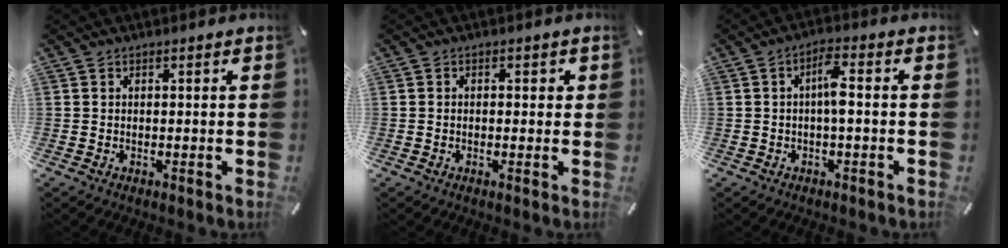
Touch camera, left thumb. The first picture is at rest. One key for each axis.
{"total": 1.3, "fx": -0.4, "fy": 1.0, "fz": 0.7, "tx": -0.015, "ty": 0.005, "tz": -0.011}
{"total": 5.2, "fx": -0.3, "fy": 1.7, "fz": 4.9, "tx": -0.092, "ty": 0.015, "tz": -0.007}